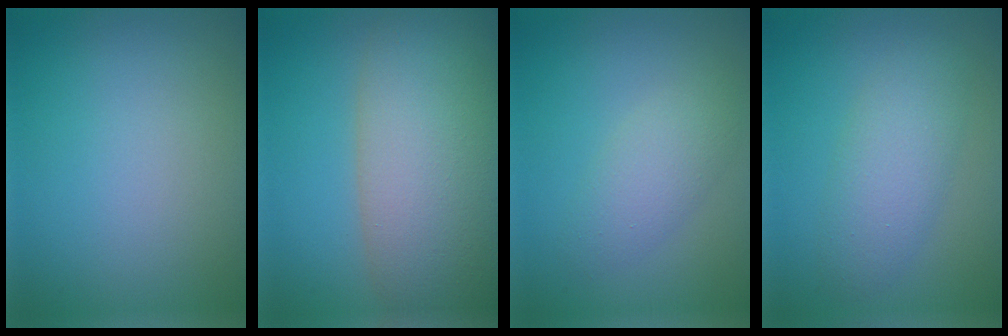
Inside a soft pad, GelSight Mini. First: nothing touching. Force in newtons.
{"total": 11.8, "press": 11.7, "slide": 0.7}
{"total": 2.8, "press": 2.8, "slide": 0.2}
{"total": 3.8, "press": 3.8, "slide": 0.1}